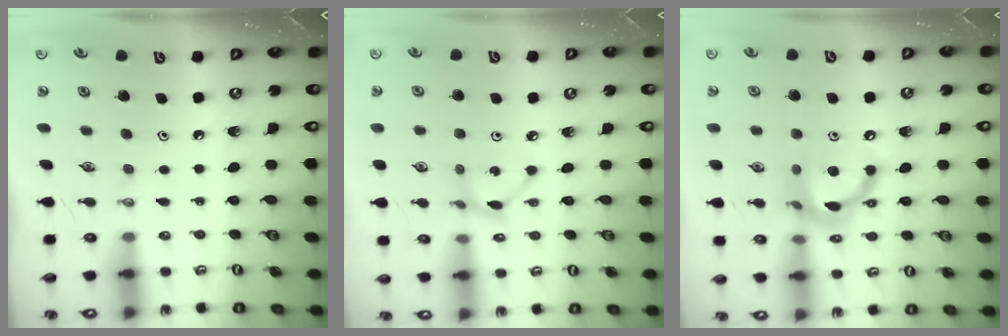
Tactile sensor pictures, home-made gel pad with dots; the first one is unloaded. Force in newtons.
{"total": 2.7, "press": 2.7, "slide": 0.1}
{"total": 13.2, "press": 13.2, "slide": 0.8}